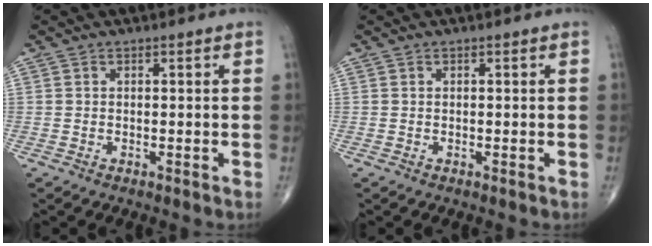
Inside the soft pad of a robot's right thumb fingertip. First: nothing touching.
{"total": 0.0}